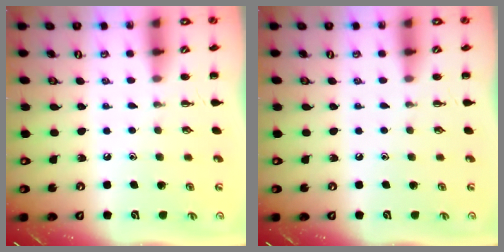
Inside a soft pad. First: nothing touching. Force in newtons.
{"total": 0.0}